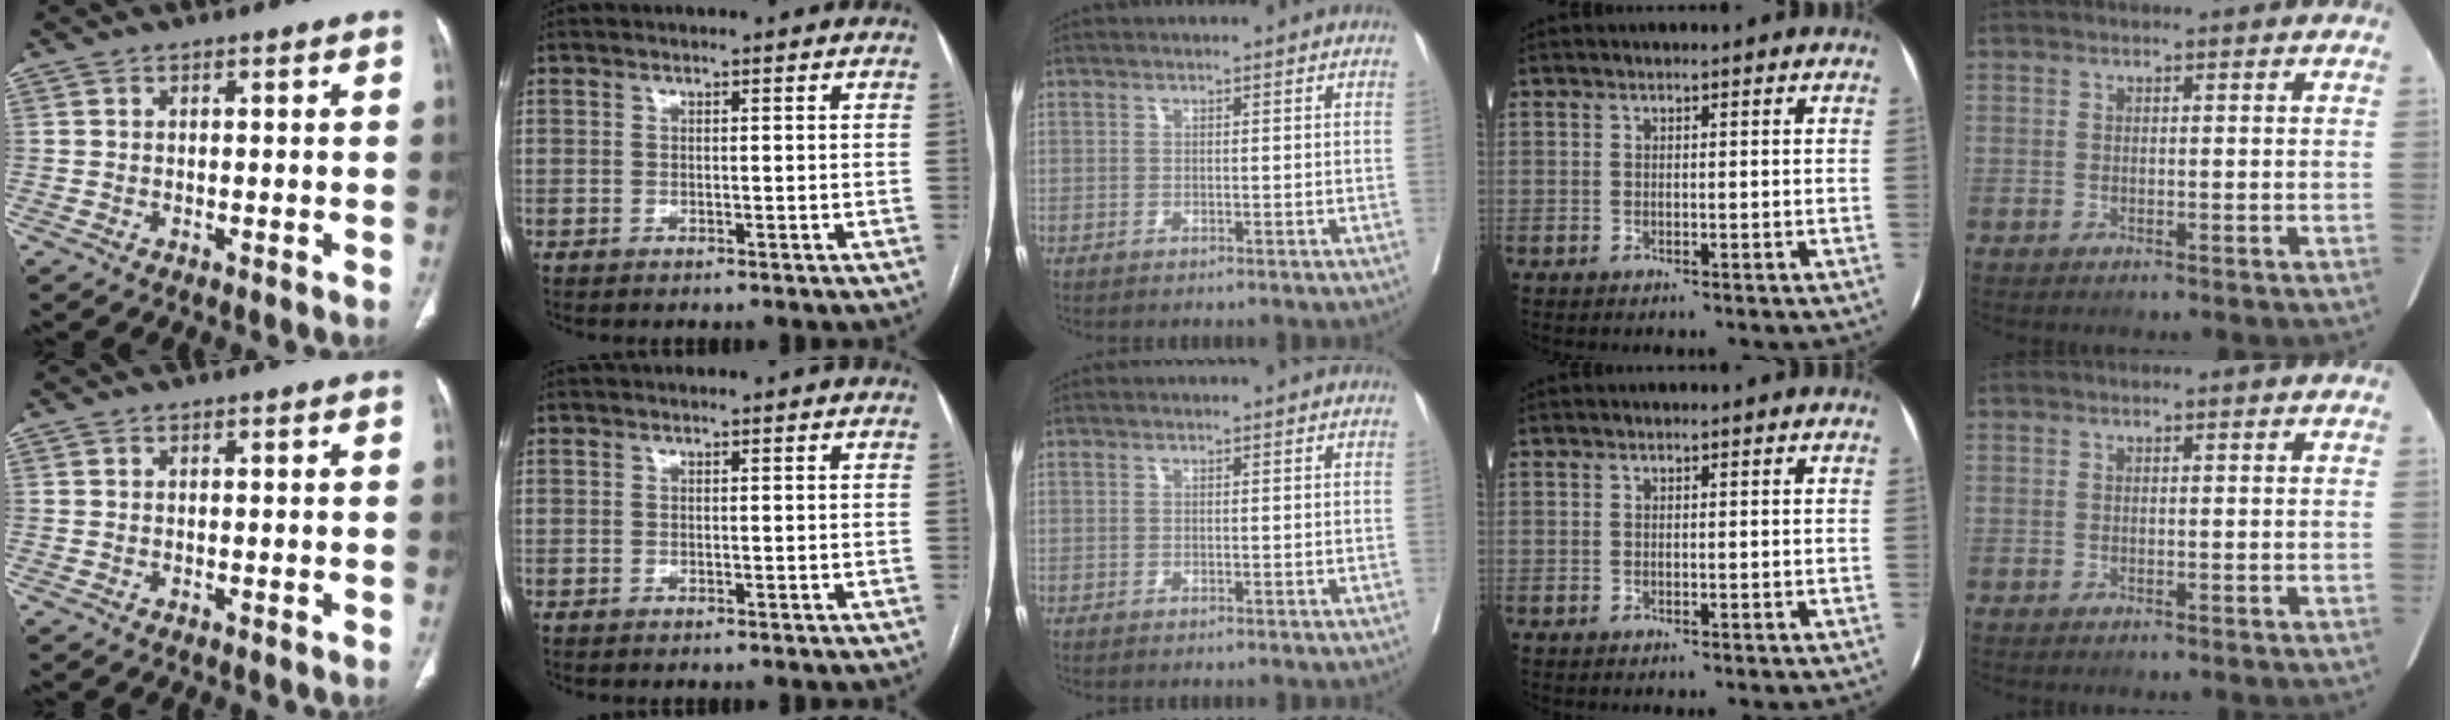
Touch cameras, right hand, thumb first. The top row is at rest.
{}